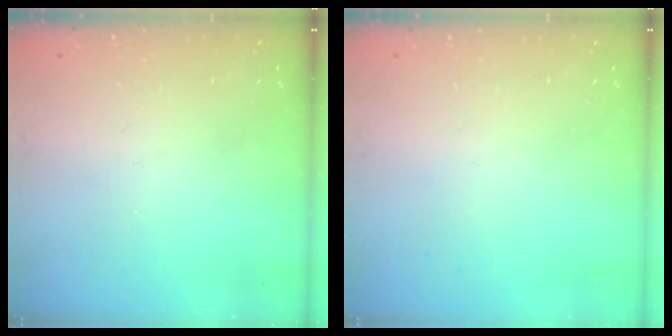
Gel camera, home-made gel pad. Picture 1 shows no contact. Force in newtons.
{"total": 0.0}